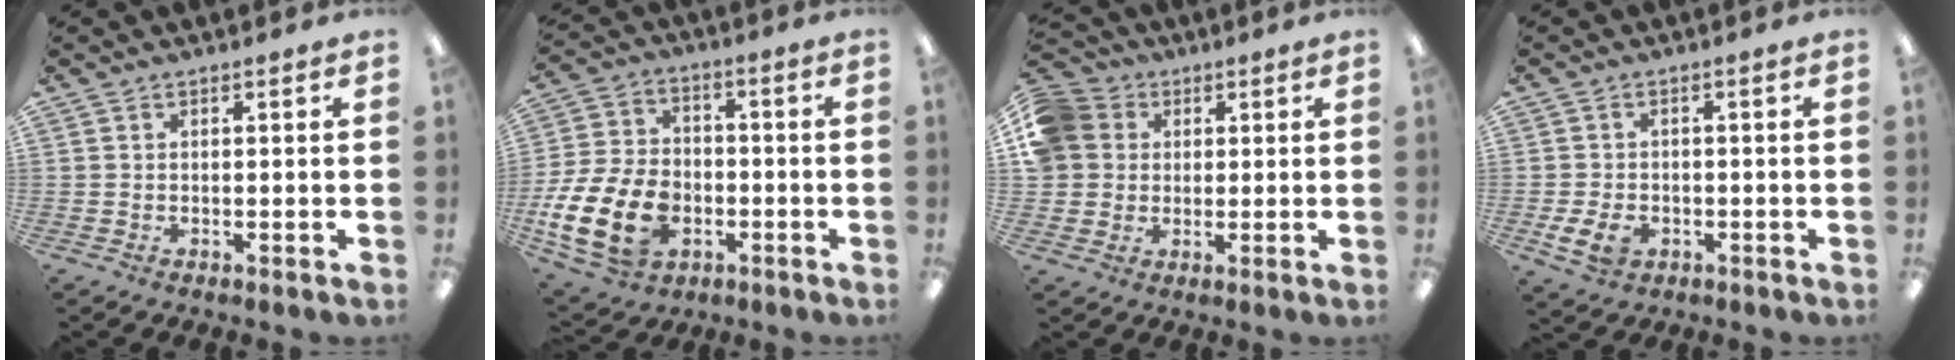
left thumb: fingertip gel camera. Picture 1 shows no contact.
{"total": 17.7, "force": [-6.0, 12.3, 11.3], "torque": [-0.236, 0.035, -0.101]}
{"total": 8.6, "force": [2.0, 7.9, 2.9], "torque": [-0.079, 0.010, 0.043]}
{"total": 5.7, "force": [-2.0, 3.6, 4.0], "torque": [-0.087, 0.005, -0.038]}